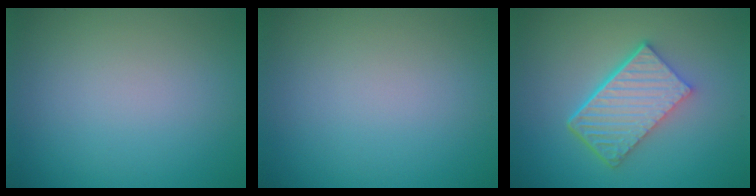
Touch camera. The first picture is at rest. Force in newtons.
{"total": 0.0}
{"total": 6.6, "press": 4.5, "slide": 4.9}